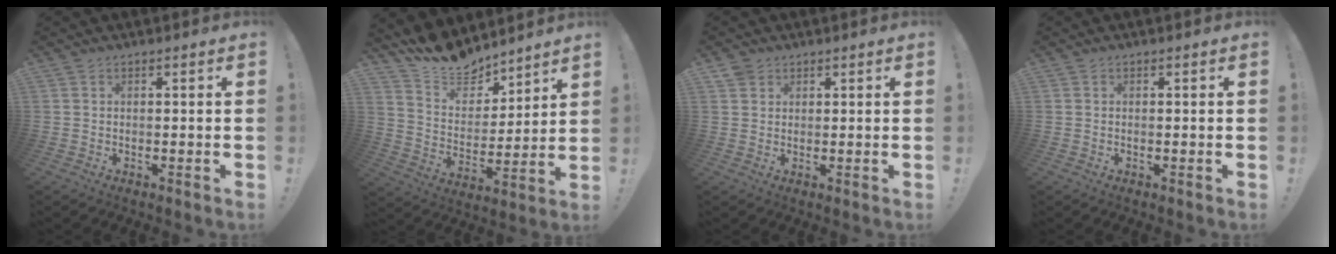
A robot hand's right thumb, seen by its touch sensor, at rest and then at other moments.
{"total": 12.0, "force": [11.0, 4.3, 2.4], "torque": [-0.064, -0.097, 0.205]}
{"total": 2.5, "force": [1.8, 1.7, 0.4], "torque": [-0.002, -0.007, 0.031]}
{"total": 0.0}